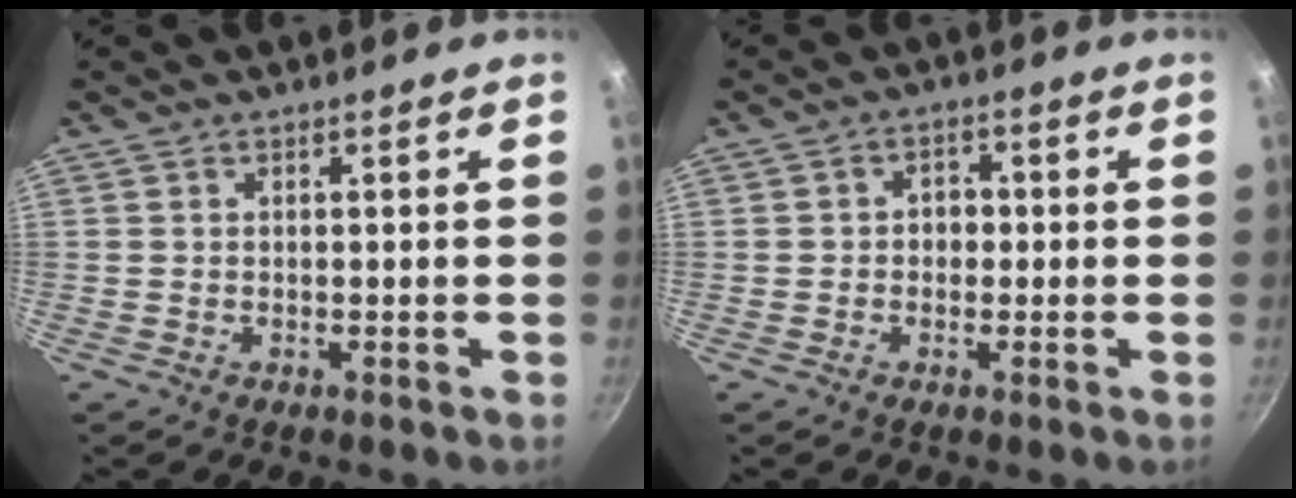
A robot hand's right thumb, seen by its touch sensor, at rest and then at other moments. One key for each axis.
{"total": 3.4, "fx": -0.3, "fy": 2.8, "fz": 1.8, "tx": -0.004, "ty": 0.010, "tz": -0.008}